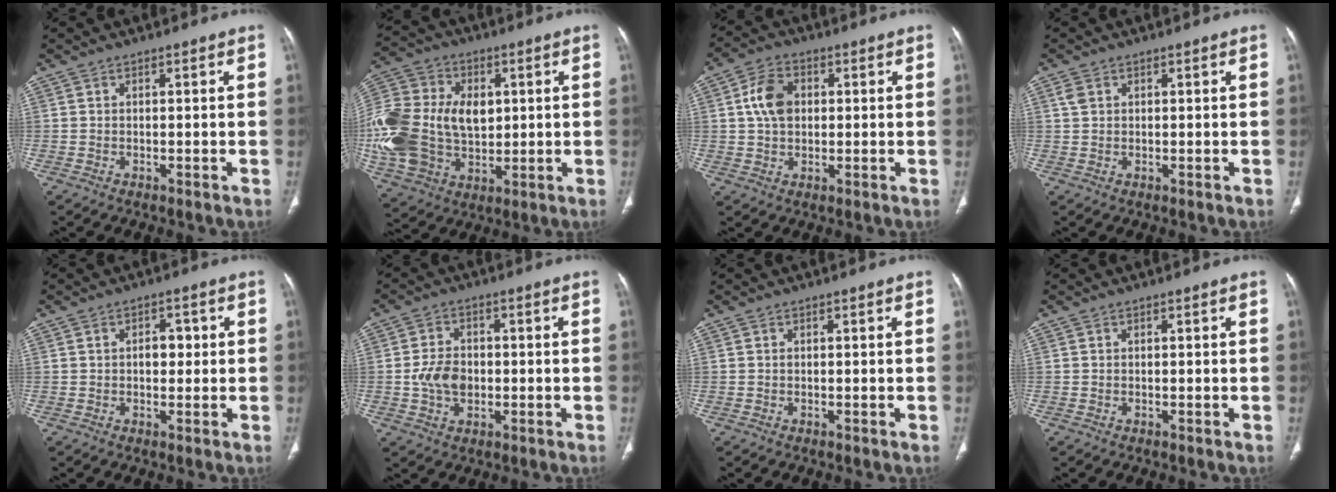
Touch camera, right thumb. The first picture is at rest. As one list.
[{"total": 26.1, "force": [1.3, 18.5, 18.3], "torque": [-0.403, 0.010, 0.040]}, {"total": 7.3, "force": [1.2, 5.2, 4.9], "torque": [-0.082, 0.006, 0.018]}, {"total": 1.5, "force": [1.0, 0.6, 0.9], "torque": [-0.022, 0.006, 0.028]}, {"total": 3.2, "force": [0.3, 2.2, 2.4], "torque": [-0.020, 0.005, 0.002]}, {"total": 5.6, "force": [-0.7, 4.0, 3.9], "torque": [-0.064, 0.006, -0.015]}, {"total": 0.0}, {"total": 0.0}]